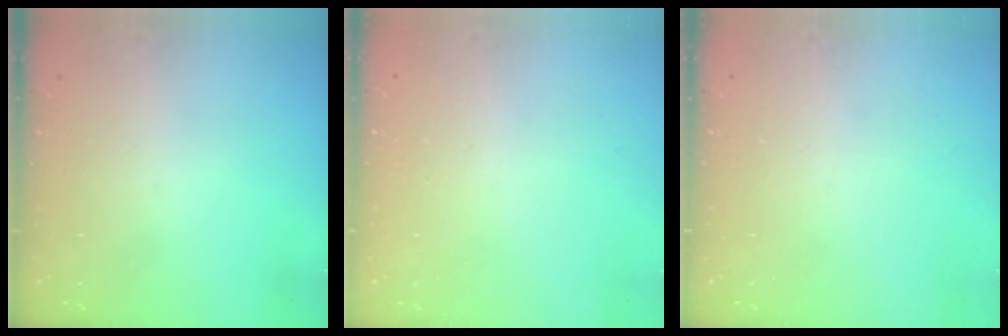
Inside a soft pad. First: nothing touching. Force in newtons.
{"total": 2.5, "press": 2.5, "slide": 0.2}
{"total": 0.0}